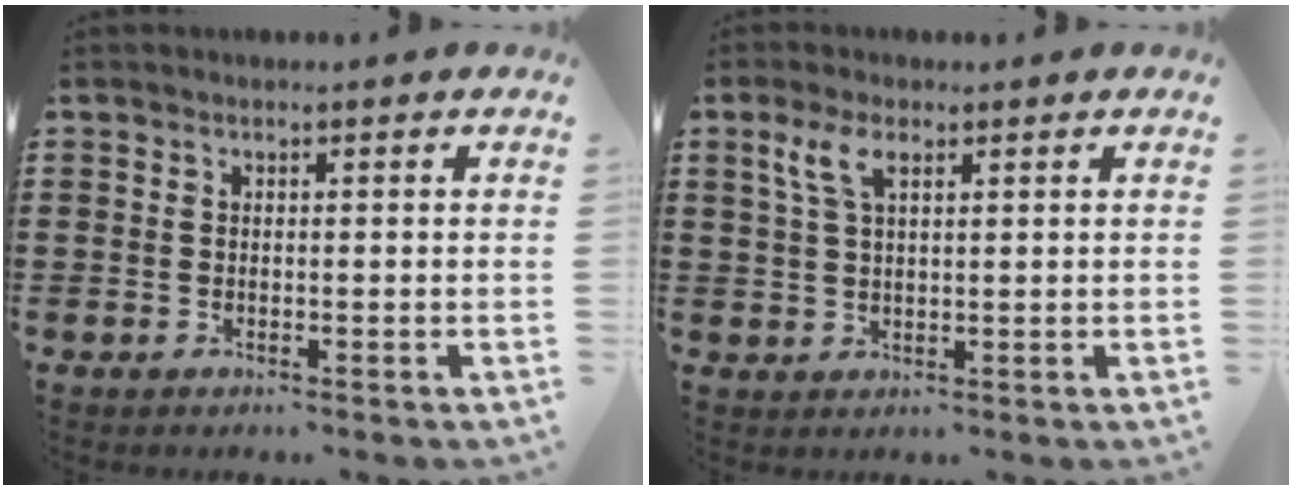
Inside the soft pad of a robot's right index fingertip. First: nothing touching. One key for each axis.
{"total": 4.0, "fx": 2.0, "fy": 1.5, "fz": 3.2, "tx": -0.070, "ty": 0.008, "tz": 0.034}